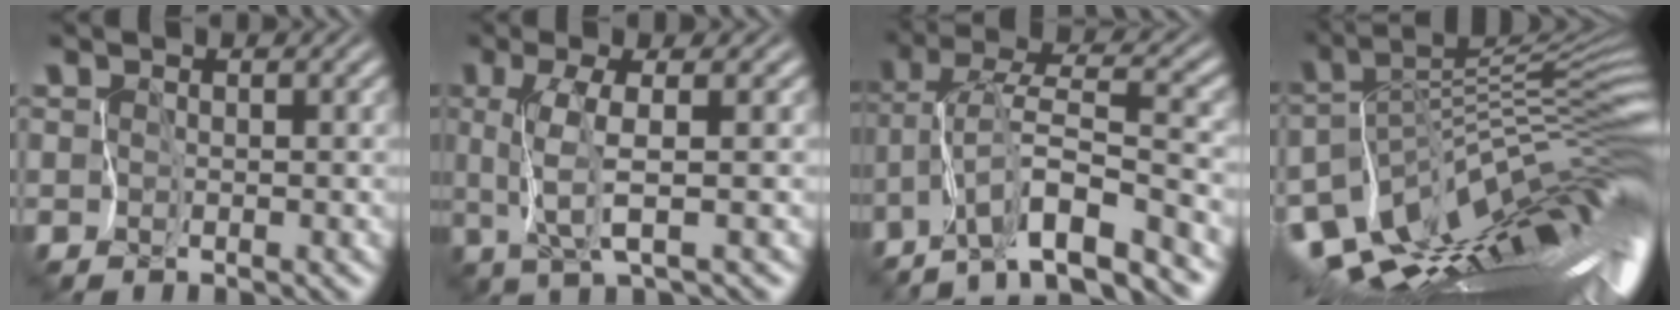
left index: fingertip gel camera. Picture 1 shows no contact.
{"total": 3.5, "force": [0.7, -0.4, 3.4], "torque": [-0.087, 0.000, 0.010]}
{"total": 8.4, "force": [-5.8, 0.8, 6.1], "torque": [-0.106, 0.018, -0.115]}
{"total": 12.7, "force": [-3.4, 3.9, 11.6], "torque": [-0.210, 0.003, -0.051]}